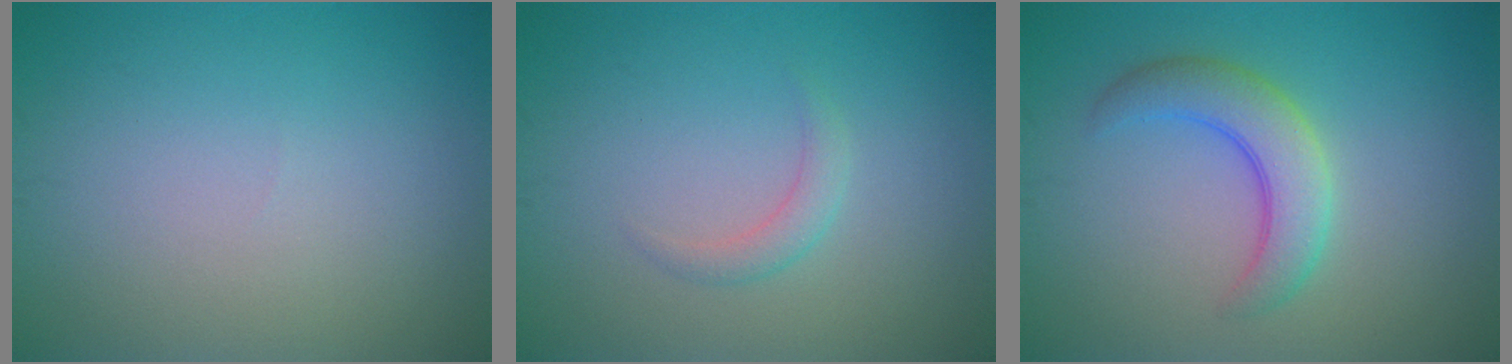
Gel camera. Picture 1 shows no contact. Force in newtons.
{"total": 1.4, "press": 1.4, "slide": 0.1}
{"total": 4.3, "press": 4.2, "slide": 0.2}